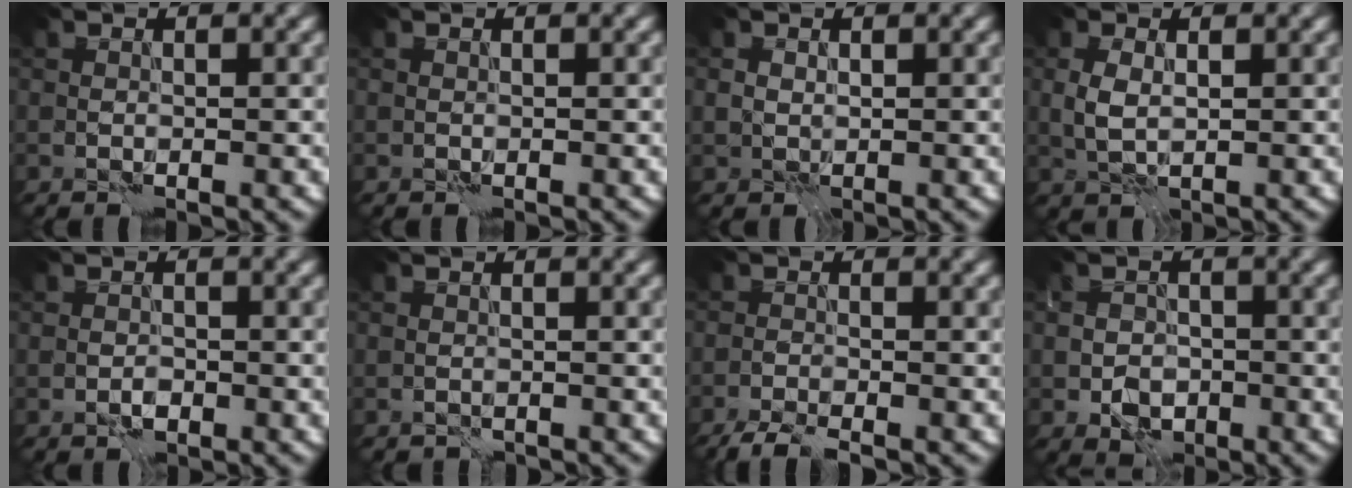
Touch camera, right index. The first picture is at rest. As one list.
[{"total": 0.0}, {"total": 0.6, "force": [0.1, 0.6, 0.2], "torque": [-0.004, -0.001, 0.003]}, {"total": 1.7, "force": [0.2, 0.9, 1.4], "torque": [-0.036, 0.000, 0.007]}, {"total": 1.3, "force": [-0.8, 0.7, 0.7], "torque": [-0.012, 0.005, -0.017]}, {"total": 0.9, "force": [-0.9, 0.2, -0.1], "torque": [0.003, 0.003, -0.016]}, {"total": 3.7, "force": [-3.2, 0.5, 1.9], "torque": [-0.041, -0.008, -0.066]}, {"total": 2.9, "force": [-1.3, 2.2, 1.5], "torque": [-0.021, -0.002, -0.025]}]